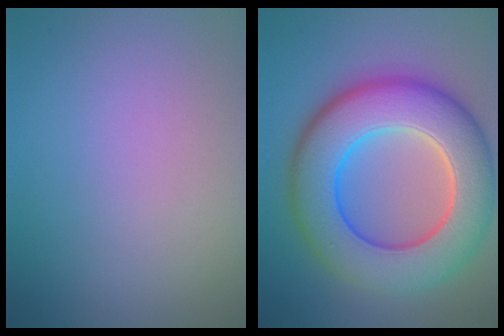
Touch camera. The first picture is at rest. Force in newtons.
{"total": 11.8, "press": 11.8, "slide": 0.7}